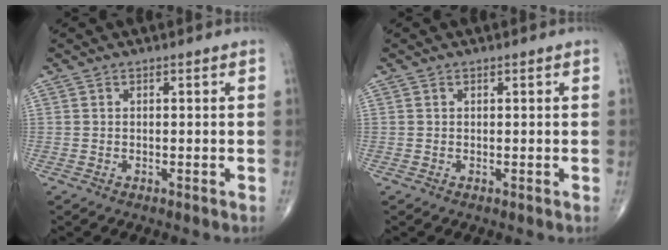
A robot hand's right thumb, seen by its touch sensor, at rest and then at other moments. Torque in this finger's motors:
{"motor_torque": [-0.16, -0.01, 0.18, 0.19, 0.03]}